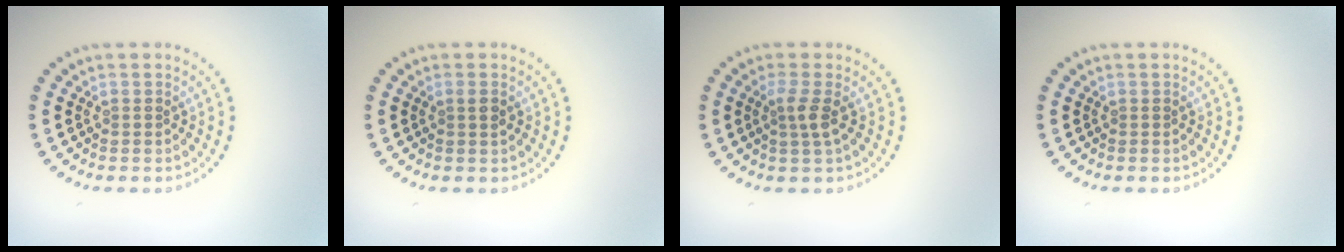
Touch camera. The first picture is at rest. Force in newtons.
{"total": 0.9, "press": 0.8, "slide": 0.5}
{"total": 1.8, "press": 1.3, "slide": 1.3}
{"total": 0.0}